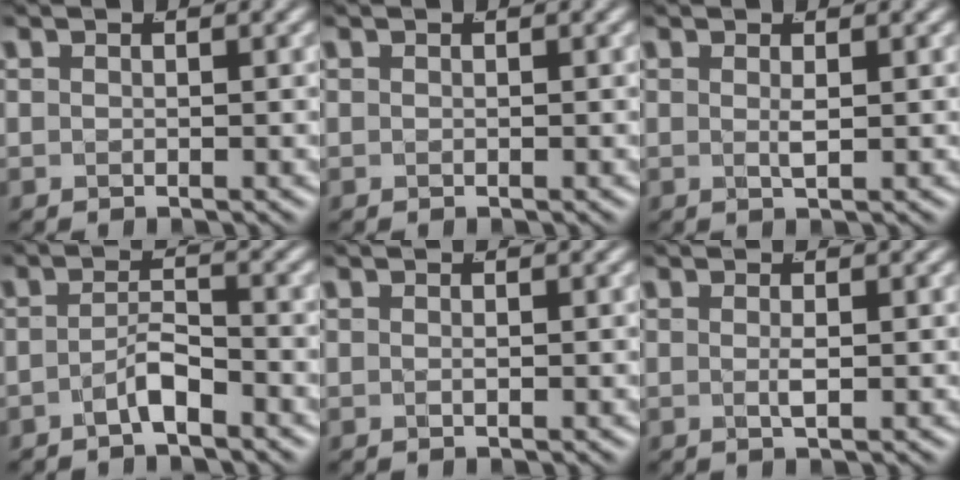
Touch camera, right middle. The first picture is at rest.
{"total": 0.0}
{"total": 1.0, "force": [0.2, -0.5, 0.9], "torque": [-0.017, -0.006, 0.007]}
{"total": 2.4, "force": [-2.1, 0.2, 1.2], "torque": [-0.017, -0.006, -0.037]}
{"total": 0.5, "force": [-0.2, -0.3, 0.3], "torque": [-0.008, -0.005, 0.001]}
{"total": 1.0, "force": [-0.1, -0.4, 0.9], "torque": [-0.016, -0.005, 0.000]}